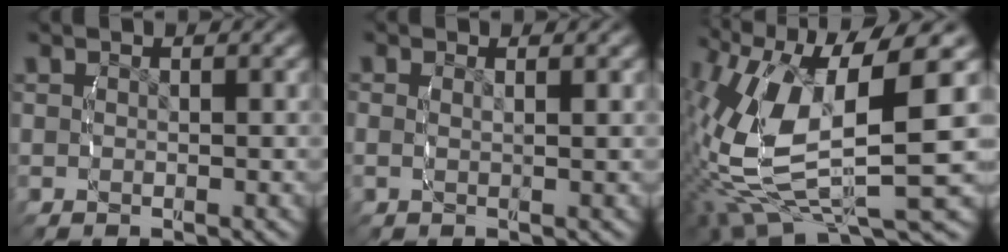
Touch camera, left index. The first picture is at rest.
{"total": 1.4, "force": [0.2, 0.5, 1.3], "torque": [-0.024, -0.004, 0.001]}
{"total": 13.9, "force": [-0.8, 8.1, 11.3], "torque": [-0.237, -0.043, 0.007]}